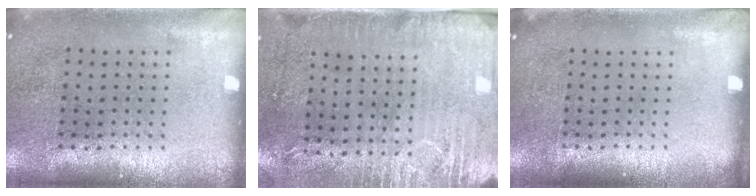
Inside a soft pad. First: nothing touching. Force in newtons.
{"total": 2.9, "press": 2.4, "slide": 1.6}
{"total": 0.0}